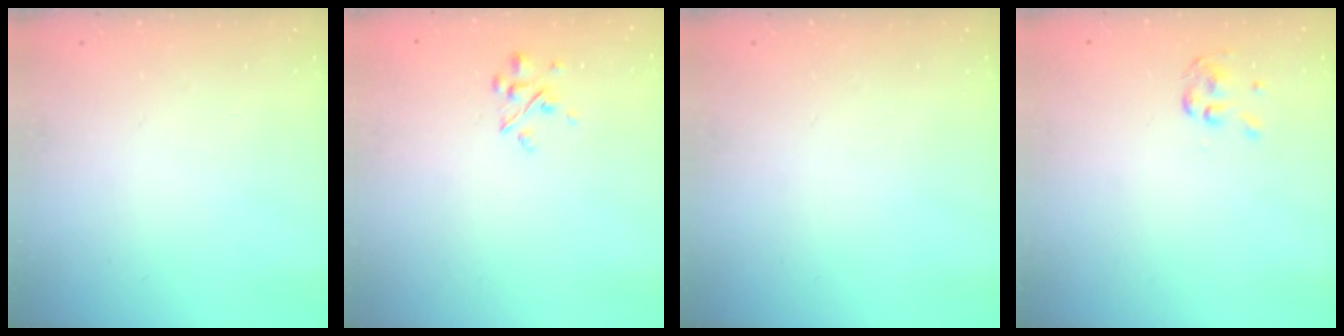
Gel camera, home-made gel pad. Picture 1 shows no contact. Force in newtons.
{"total": 2.7, "press": 2.6, "slide": 0.9}
{"total": 0.0}
{"total": 2.0, "press": 1.9, "slide": 0.5}